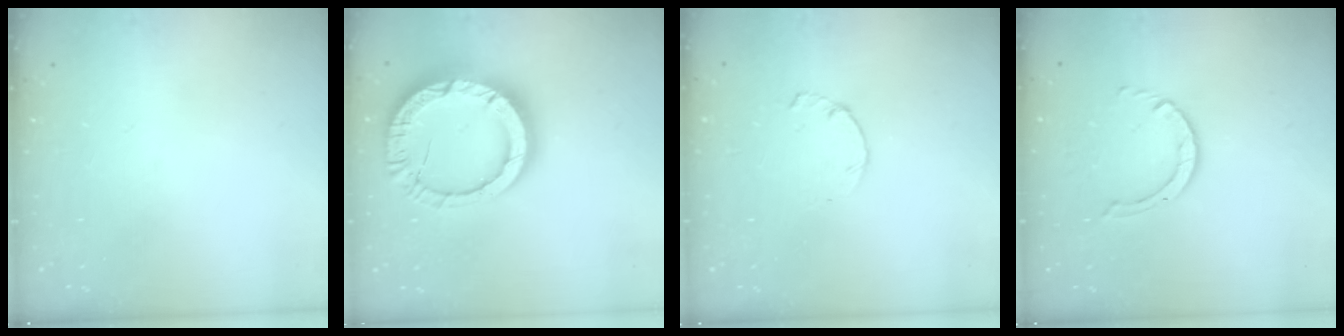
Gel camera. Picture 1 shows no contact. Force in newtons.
{"total": 18.6, "press": 18.5, "slide": 1.6}
{"total": 1.7, "press": 1.7, "slide": 0.3}
{"total": 1.4, "press": 1.4, "slide": 0.2}